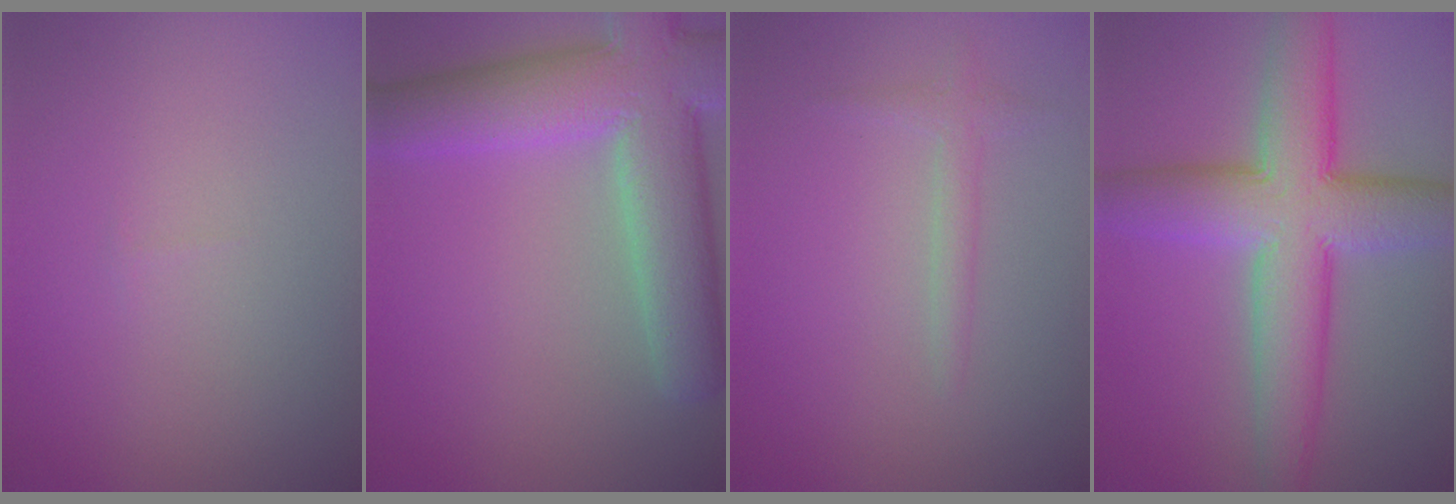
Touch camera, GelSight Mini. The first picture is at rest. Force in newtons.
{"total": 10.2, "press": 10.2, "slide": 0.9}
{"total": 1.3, "press": 1.3, "slide": 0.0}
{"total": 9.5, "press": 9.5, "slide": 0.0}